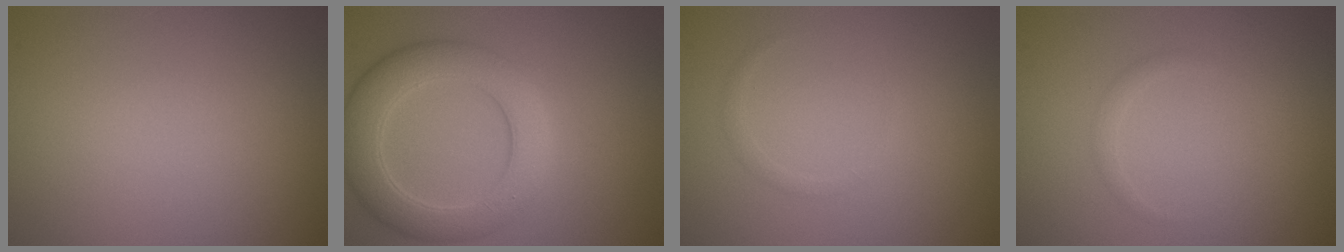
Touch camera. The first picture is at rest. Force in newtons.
{"total": 5.9, "press": 5.9, "slide": 0.3}
{"total": 0.7, "press": 0.7, "slide": 0.1}
{"total": 0.8, "press": 0.8, "slide": 0.1}